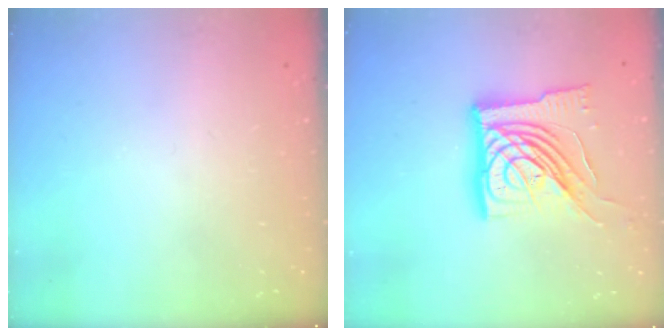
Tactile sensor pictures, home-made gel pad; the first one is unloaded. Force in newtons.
{"total": 19.1, "press": 19.0, "slide": 1.8}